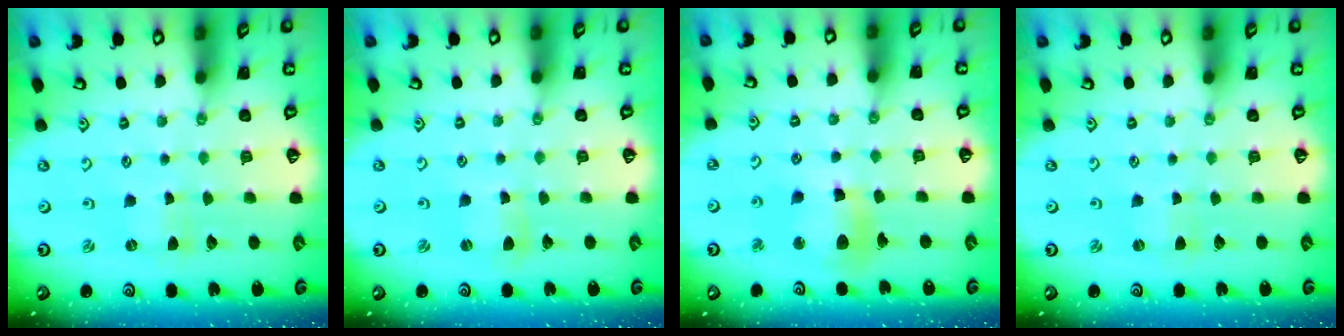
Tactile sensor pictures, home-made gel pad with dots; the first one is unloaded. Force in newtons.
{"total": 2.6, "press": 2.6, "slide": 0.3}
{"total": 12.0, "press": 11.9, "slide": 1.6}
{"total": 1.9, "press": 1.9, "slide": 0.2}